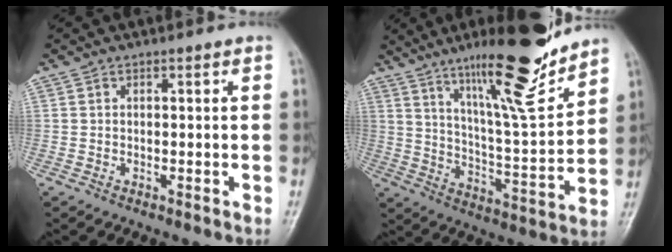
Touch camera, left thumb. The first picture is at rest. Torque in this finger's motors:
{"motor_torque": [2.02, 0.08, 1.58, -1.19, 0.42]}